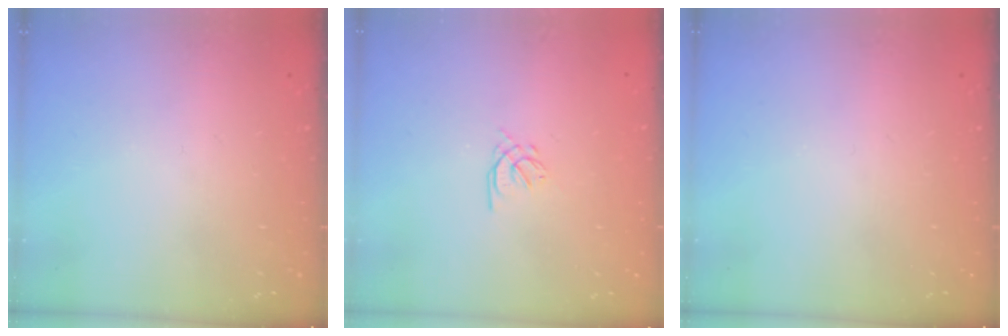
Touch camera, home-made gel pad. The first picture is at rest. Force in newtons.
{"total": 1.4, "press": 1.3, "slide": 0.5}
{"total": 0.0}